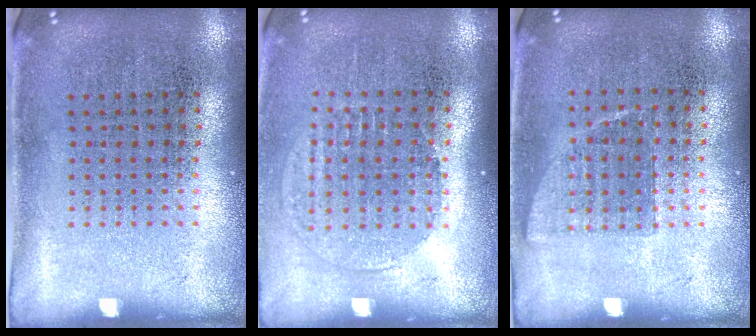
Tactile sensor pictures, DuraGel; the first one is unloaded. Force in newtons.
{"total": 1.4, "press": 1.1, "slide": 0.7}
{"total": 0.8, "press": 0.7, "slide": 0.4}